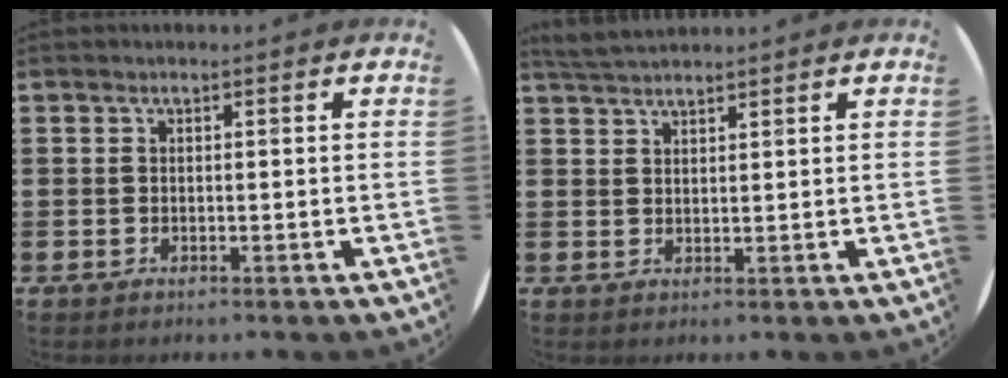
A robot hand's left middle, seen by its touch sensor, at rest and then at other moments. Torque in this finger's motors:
{"motor_torque": [0.16, -0.16, 0.03, 0.00]}